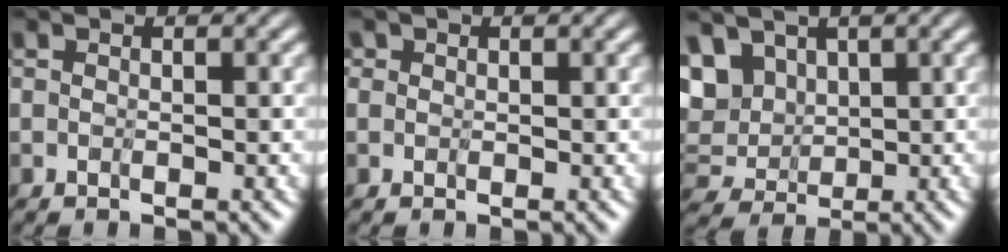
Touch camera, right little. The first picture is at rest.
{"total": 1.8, "force": [1.1, 1.3, 0.5], "torque": [-0.025, 0.011, -0.001]}
{"total": 3.9, "force": [2.3, 2.6, 1.8], "torque": [-0.050, 0.007, 0.036]}